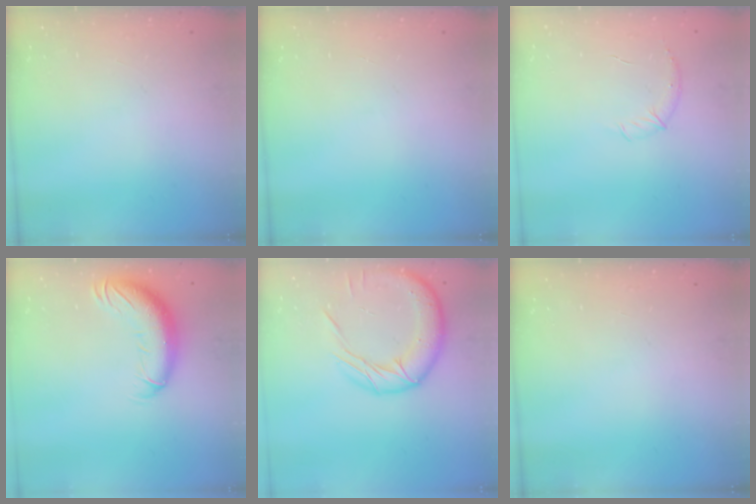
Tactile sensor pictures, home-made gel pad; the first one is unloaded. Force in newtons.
{"total": 0.0}
{"total": 8.0, "press": 7.8, "slide": 1.5}
{"total": 11.5, "press": 11.2, "slide": 2.9}
{"total": 16.9, "press": 16.8, "slide": 2.3}
{"total": 0.0}